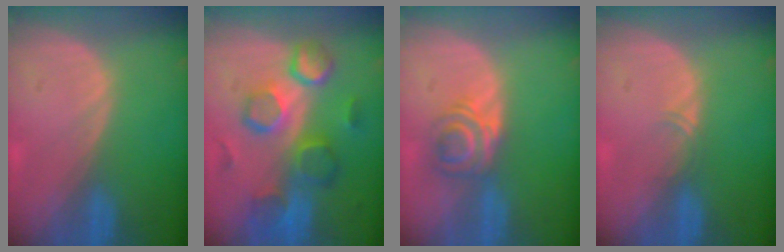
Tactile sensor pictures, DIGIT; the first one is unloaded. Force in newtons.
{"total": 10.3, "press": 9.4, "slide": 4.1}
{"total": 5.9, "press": 4.8, "slide": 3.4}
{"total": 1.1, "press": 1.0, "slide": 0.6}